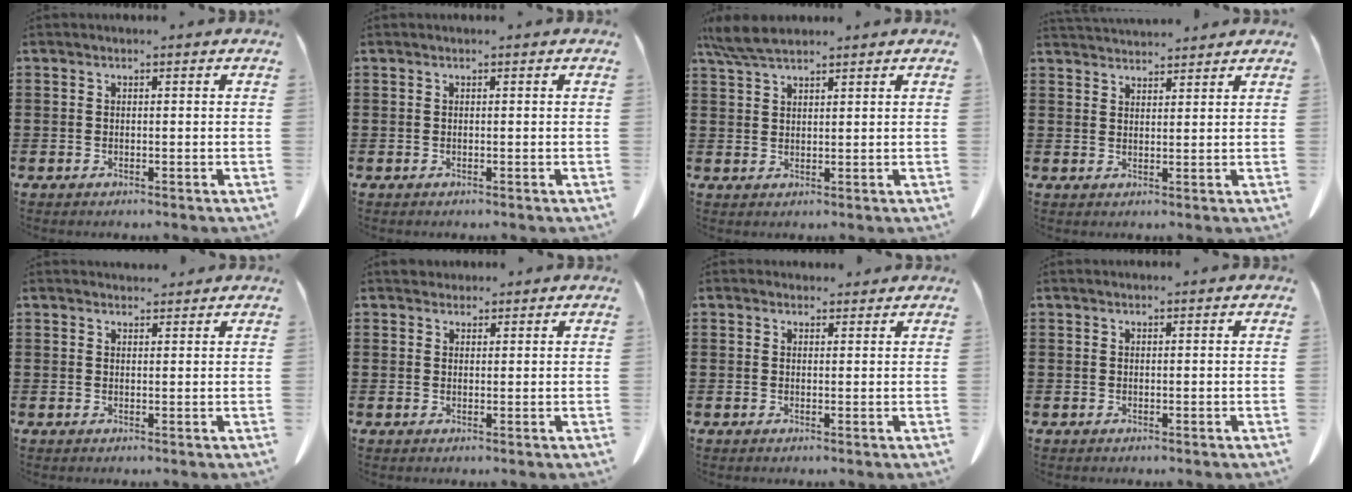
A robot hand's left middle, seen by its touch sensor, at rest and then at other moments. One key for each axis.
{"total": 0.0}
{"total": 4.9, "fx": 3.9, "fy": 1.0, "fz": 2.8, "tx": -0.064, "ty": -0.002, "tz": 0.074}
{"total": 3.0, "fx": 3.0, "fy": 0.2, "fz": 0.1, "tx": -0.009, "ty": -0.007, "tz": 0.058}
{"total": 1.8, "fx": 1.7, "fy": 0.5, "fz": 0.1, "tx": 0.002, "ty": -0.001, "tz": 0.031}
{"total": 1.8, "fx": 1.6, "fy": 0.9, "fz": 0.0, "tx": 0.002, "ty": 0.001, "tz": 0.030}
{"total": 1.5, "fx": 1.3, "fy": 0.6, "fz": 0.1, "tx": 0.003, "ty": 0.001, "tz": 0.024}
{"total": 0.0}